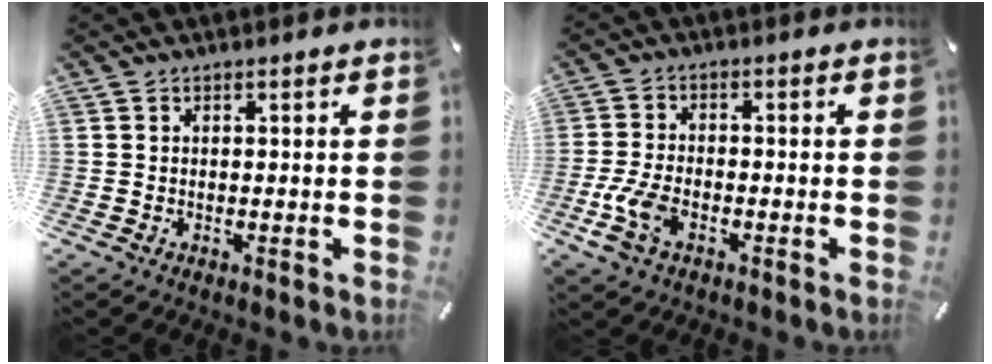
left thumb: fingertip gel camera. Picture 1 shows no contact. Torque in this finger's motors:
{"motor_torque": [-0.41, 2.72, 1.53, 1.24, 0.29]}